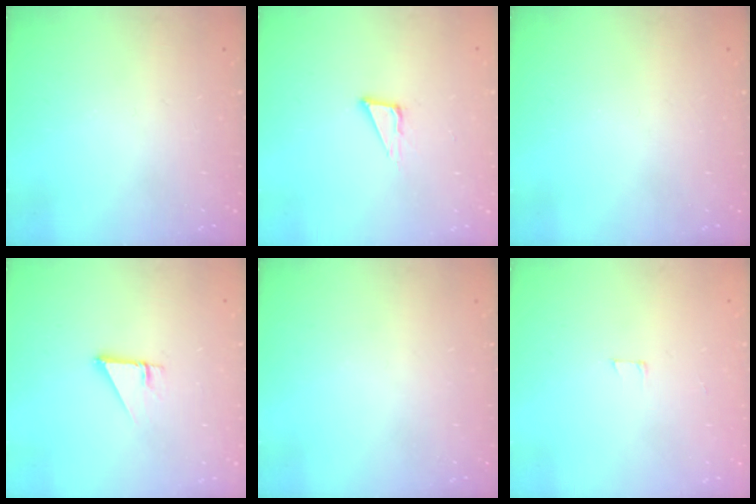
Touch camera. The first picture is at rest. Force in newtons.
{"total": 5.3, "press": 5.3, "slide": 0.3}
{"total": 0.0}
{"total": 2.7, "press": 2.7, "slide": 0.1}
{"total": 0.0}
{"total": 3.0, "press": 3.0, "slide": 0.2}